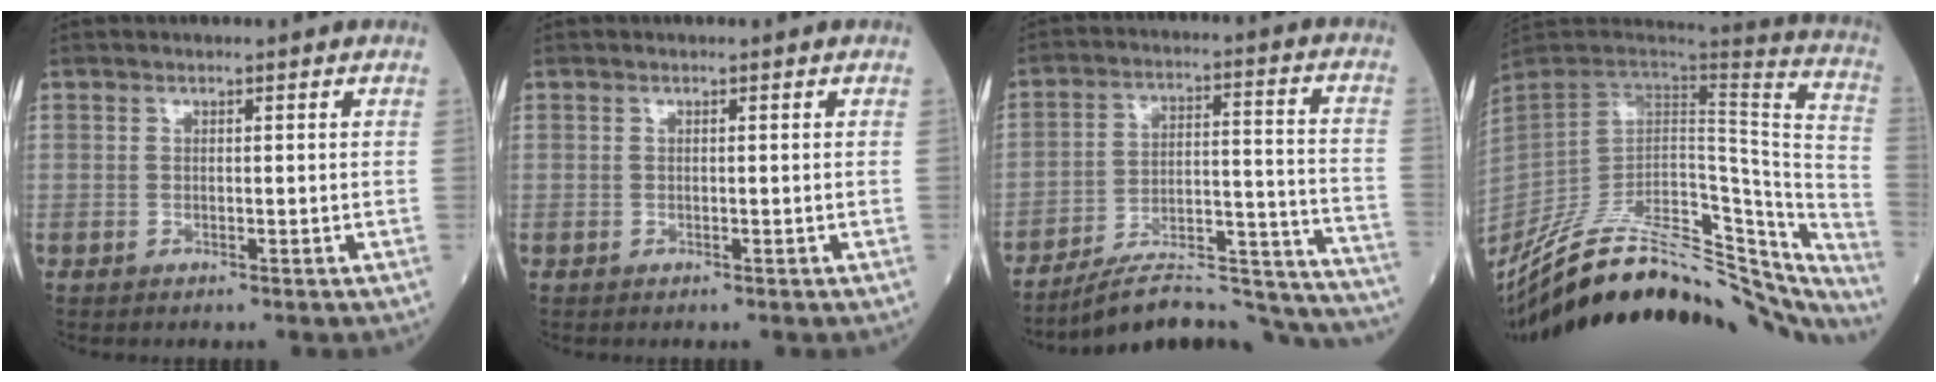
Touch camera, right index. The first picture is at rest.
{"total": 0.0}
{"total": 24.9, "force": [-23.1, 3.1, 8.9], "torque": [-0.068, 0.028, -0.327]}
{"total": 41.5, "force": [-33.8, 11.2, 21.3], "torque": [-0.305, -0.054, -0.476]}